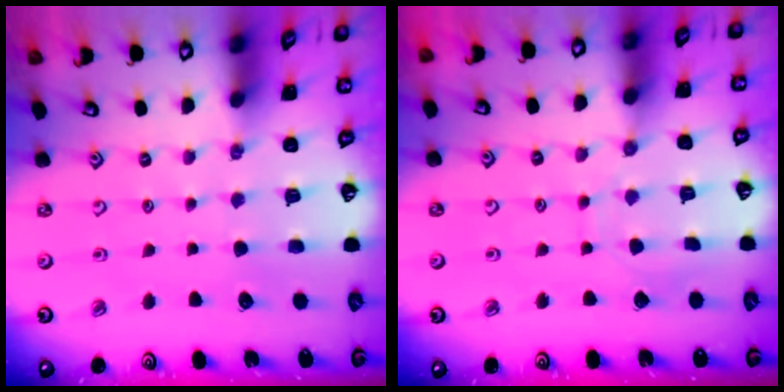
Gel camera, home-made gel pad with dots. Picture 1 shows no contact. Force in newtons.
{"total": 6.4, "press": 6.4, "slide": 0.5}